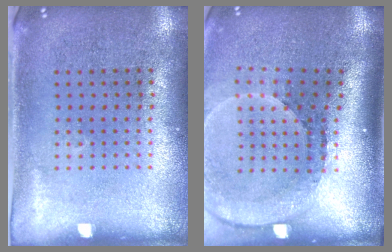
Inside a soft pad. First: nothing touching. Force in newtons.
{"total": 2.7, "press": 1.8, "slide": 1.9}